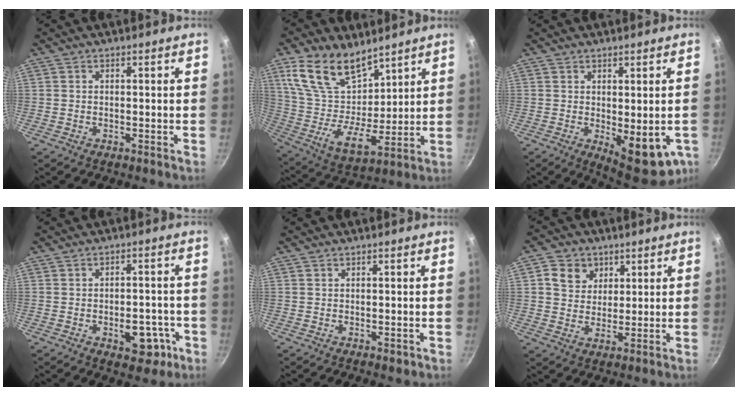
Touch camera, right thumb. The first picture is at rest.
{"total": 17.3, "force": [10.9, 9.2, 9.8], "torque": [-0.167, -0.066, 0.216]}
{"total": 10.7, "force": [-1.8, 4.9, 9.4], "torque": [-0.097, -0.008, -0.008]}
{"total": 8.1, "force": [-2.9, 5.0, 5.7], "torque": [-0.044, 0.018, -0.027]}
{"total": 0.9, "force": [0.0, 0.7, 0.6], "torque": [-0.004, -0.001, 0.001]}
{"total": 7.0, "force": [2.8, 5.9, 2.4], "torque": [-0.012, -0.003, 0.046]}